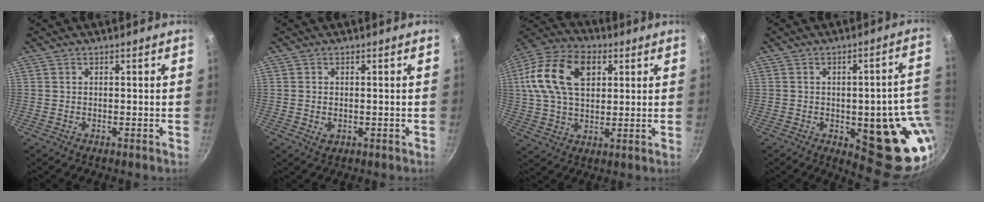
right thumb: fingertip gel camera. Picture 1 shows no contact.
{"total": 2.0, "force": [-0.2, 1.4, 1.4], "torque": [-0.022, -0.003, -0.002]}
{"total": 17.9, "force": [4.8, 11.4, 12.8], "torque": [-0.228, 0.014, 0.074]}
{"total": 20.2, "force": [-2.8, 8.0, 18.4], "torque": [-0.154, -0.002, -0.029]}